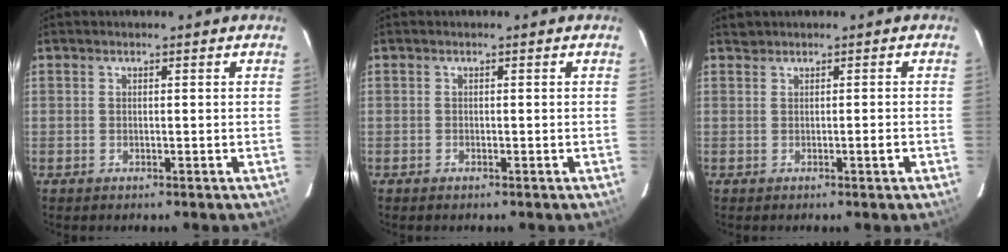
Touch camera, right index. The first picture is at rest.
{"total": 0.0}
{"total": 0.6, "force": [-0.1, 0.2, 0.6], "torque": [-0.008, 0.000, -0.001]}